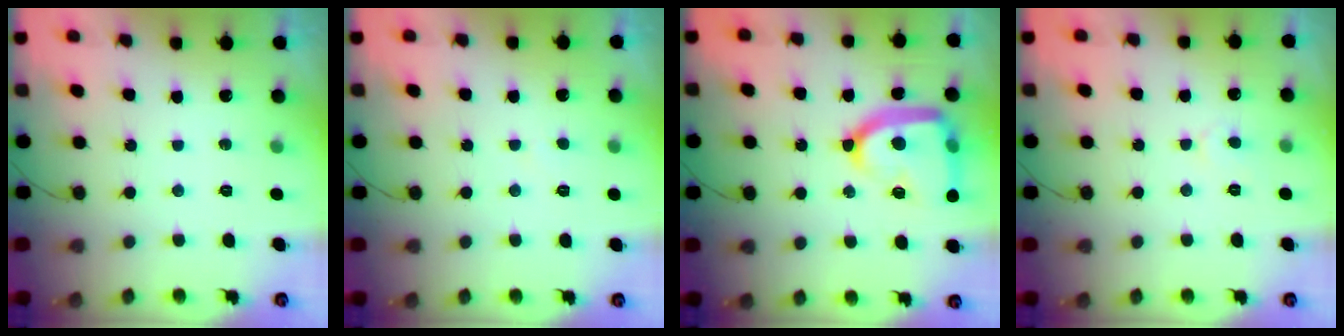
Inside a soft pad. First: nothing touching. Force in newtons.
{"total": 2.1, "press": 2.1, "slide": 0.2}
{"total": 18.2, "press": 18.1, "slide": 1.2}
{"total": 4.0, "press": 3.9, "slide": 0.2}